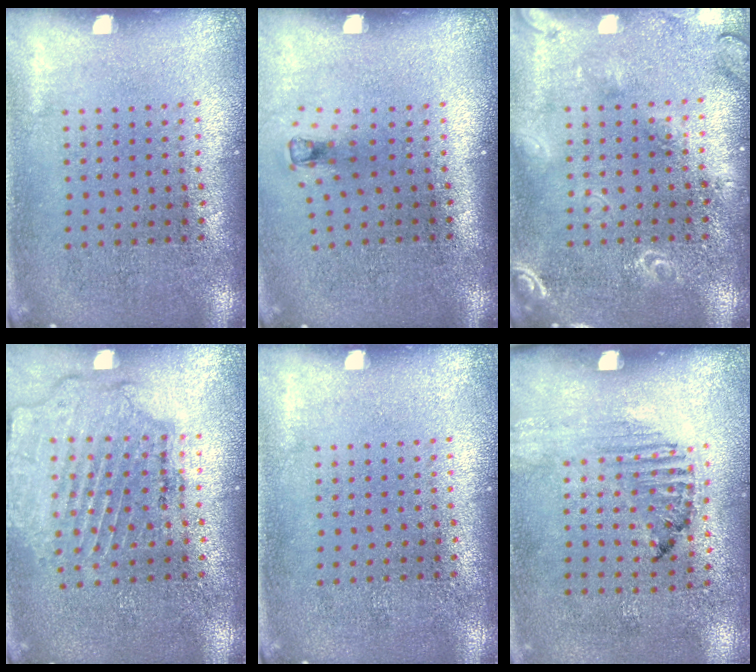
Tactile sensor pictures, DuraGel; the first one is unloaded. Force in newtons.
{"total": 0.7, "press": 0.4, "slide": 0.6}
{"total": 2.9, "press": 2.9, "slide": 0.4}
{"total": 1.6, "press": 1.6, "slide": 0.4}
{"total": 0.0}
{"total": 1.3, "press": 1.1, "slide": 0.7}